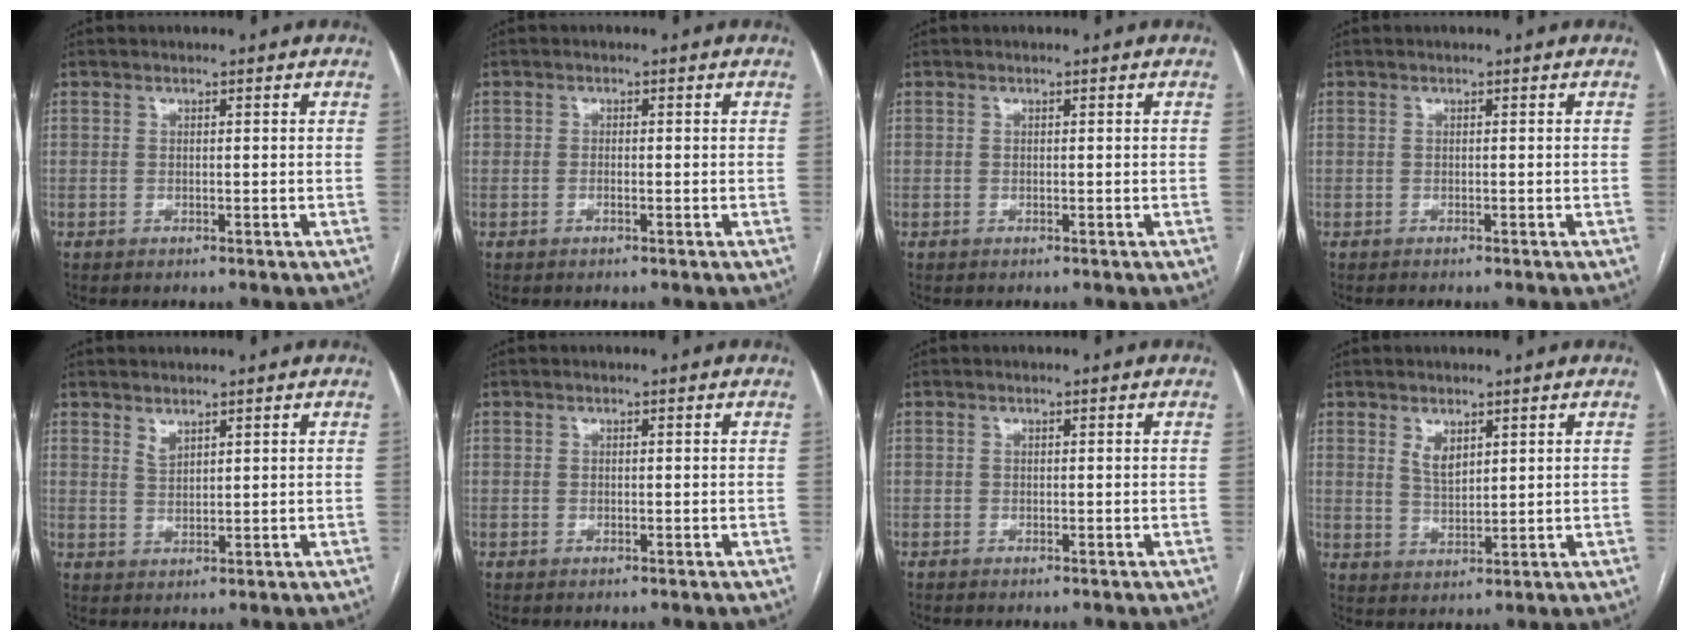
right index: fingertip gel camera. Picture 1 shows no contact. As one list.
[{"total": 0.9, "force": [-0.3, 0.5, 0.6], "torque": [-0.013, 0.001, -0.006]}, {"total": 0.0}, {"total": 1.0, "force": [-0.9, -0.1, 0.5], "torque": [-0.006, 0.000, -0.012]}, {"total": 1.8, "force": [1.5, 0.6, 0.8], "torque": [-0.016, -0.005, 0.035]}, {"total": 0.0}, {"total": 0.0}, {"total": 3.3, "force": [1.9, 1.6, 2.2], "torque": [-0.045, -0.003, 0.043]}]